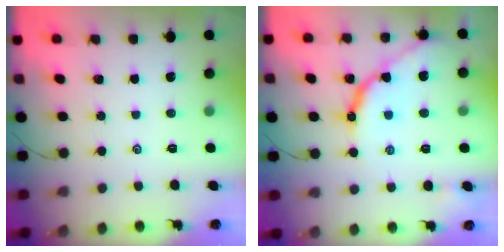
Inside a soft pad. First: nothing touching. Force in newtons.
{"total": 11.2, "press": 11.2, "slide": 0.6}